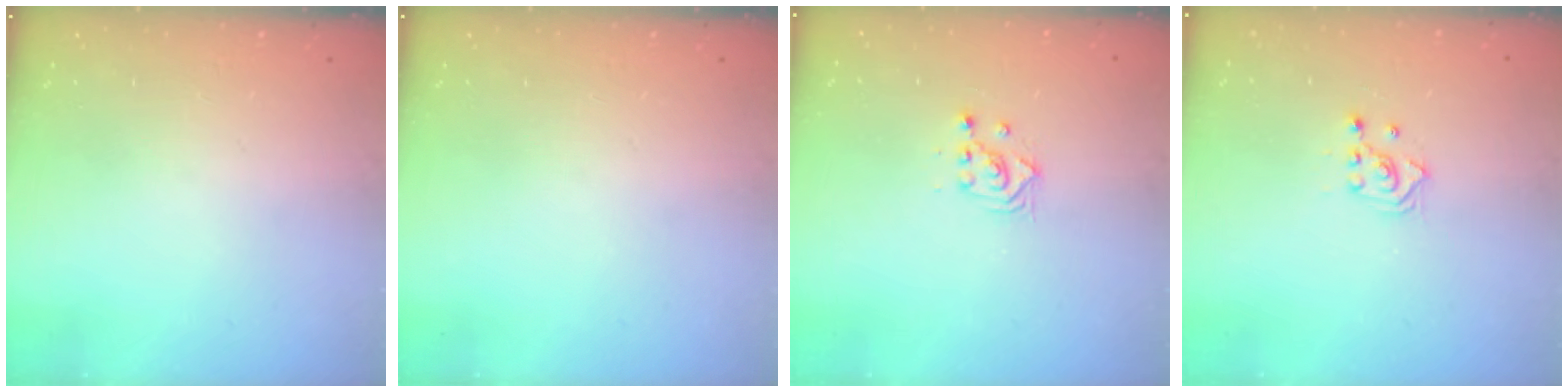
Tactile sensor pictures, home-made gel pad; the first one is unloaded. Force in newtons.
{"total": 0.0}
{"total": 2.3, "press": 2.3, "slide": 0.2}
{"total": 2.6, "press": 2.4, "slide": 1.0}